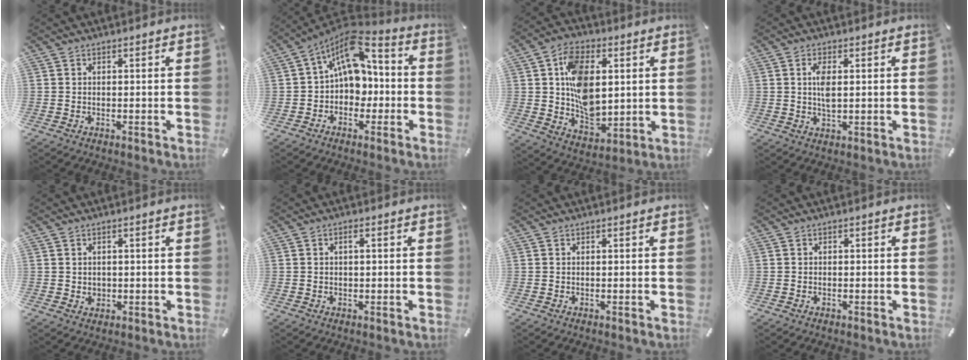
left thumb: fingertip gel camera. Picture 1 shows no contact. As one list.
[{"total": 12.1, "force": [2.5, 8.9, 7.8], "torque": [-0.134, -0.021, 0.046]}, {"total": 14.0, "force": [2.5, 10.0, 9.5], "torque": [-0.165, 0.005, 0.049]}, {"total": 4.2, "force": [0.7, 1.7, 3.8], "torque": [-0.086, -0.005, 0.003]}, {"total": 1.8, "force": [0.4, 1.7, 0.4], "torque": [0.000, 0.001, 0.005]}, {"total": 1.4, "force": [0.2, 0.7, 1.2], "torque": [-0.024, 0.006, 0.001]}, {"total": 0.0}, {"total": 0.5, "force": [-0.3, 0.4, 0.2], "torque": [-0.002, 0.002, -0.008]}]